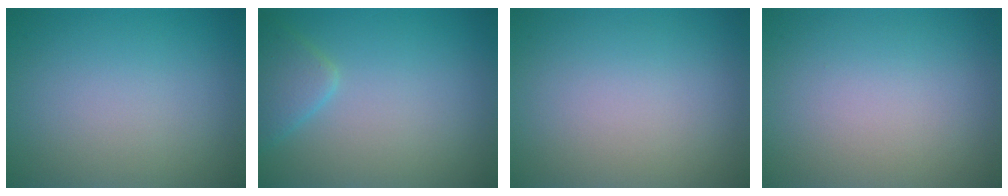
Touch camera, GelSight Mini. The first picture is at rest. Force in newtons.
{"total": 2.3, "press": 2.3, "slide": 0.1}
{"total": 0.0}
{"total": 0.0}